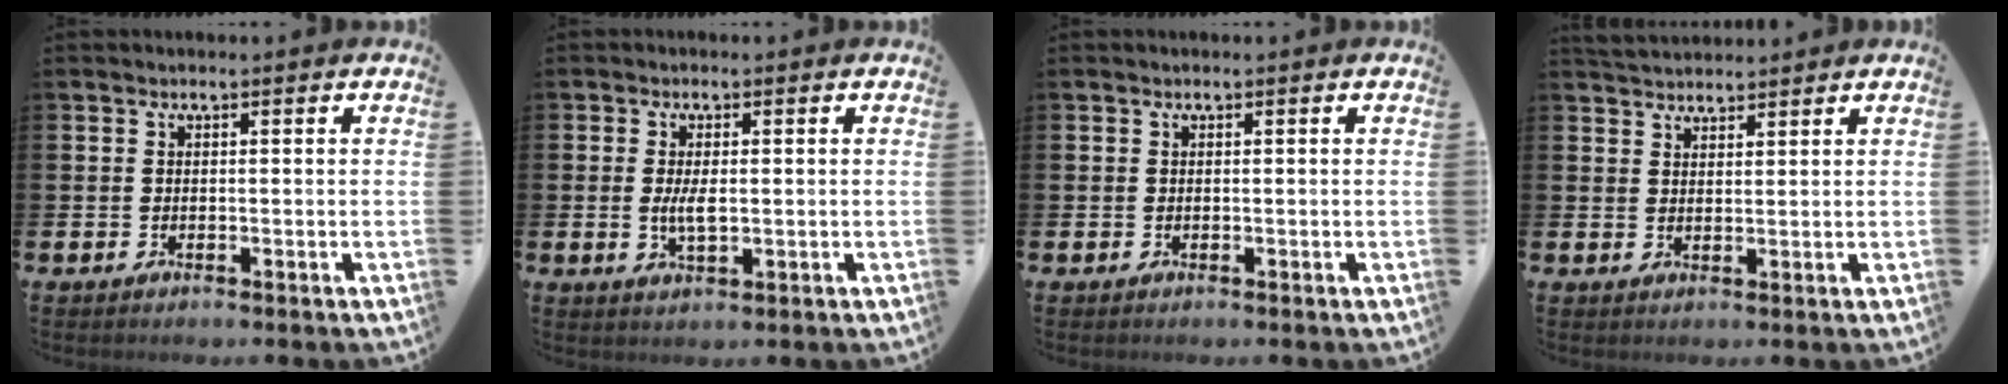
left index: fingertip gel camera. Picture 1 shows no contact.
{"total": 3.0, "force": [0.1, 1.2, 2.8], "torque": [-0.048, -0.001, 0.000]}
{"total": 0.0}
{"total": 3.0, "force": [3.0, 0.5, 0.0], "torque": [0.005, -0.016, 0.054]}